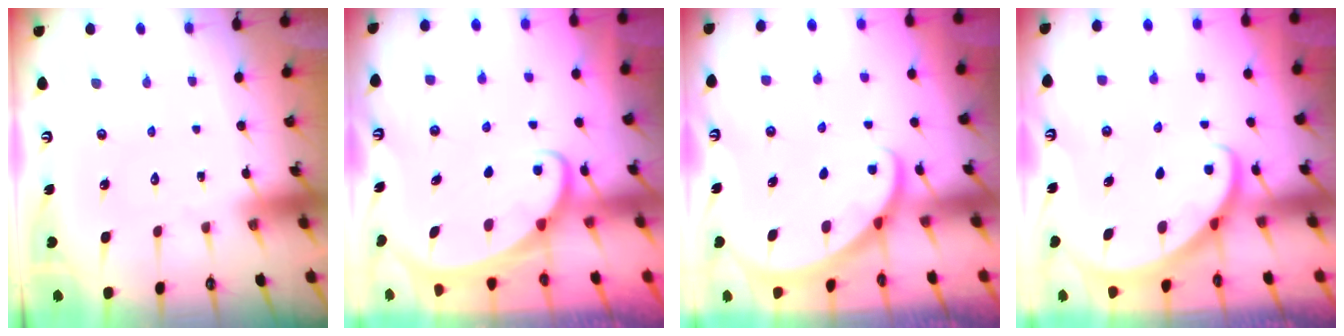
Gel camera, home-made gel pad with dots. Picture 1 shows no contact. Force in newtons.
{"total": 2.4, "press": 2.4, "slide": 0.3}
{"total": 2.1, "press": 2.1, "slide": 0.1}
{"total": 2.7, "press": 2.7, "slide": 0.1}